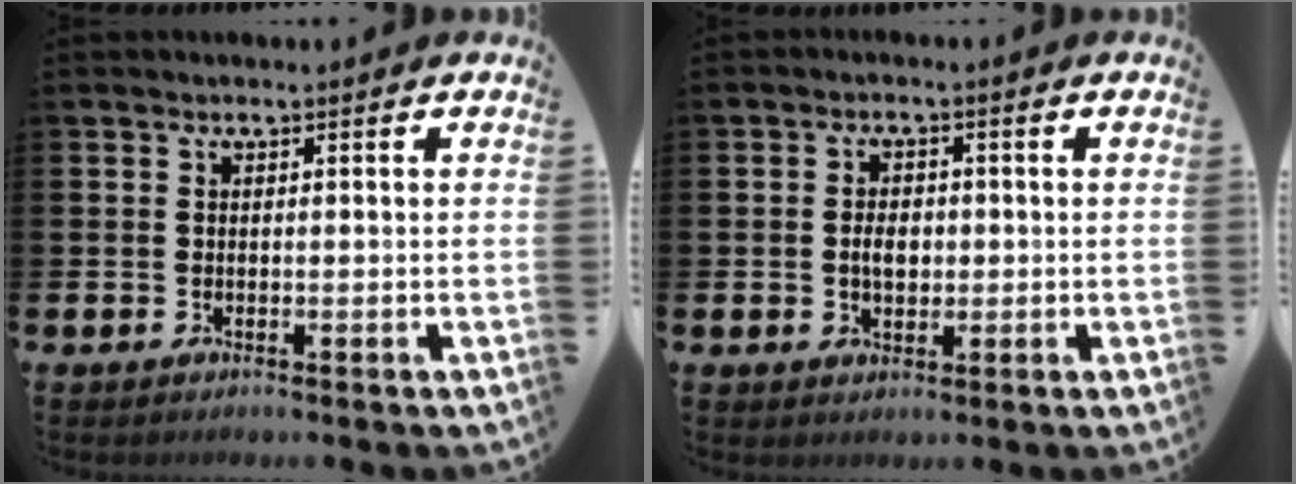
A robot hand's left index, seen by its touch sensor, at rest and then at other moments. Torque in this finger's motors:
{"motor_torque": [0.41, 0.20, 0.07, 0.09]}